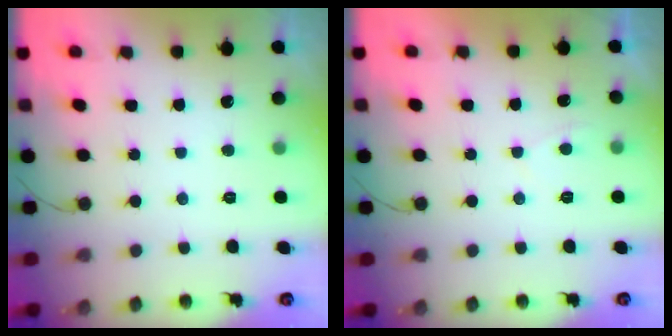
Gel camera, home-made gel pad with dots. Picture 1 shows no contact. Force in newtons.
{"total": 0.9, "press": 0.7, "slide": 0.5}